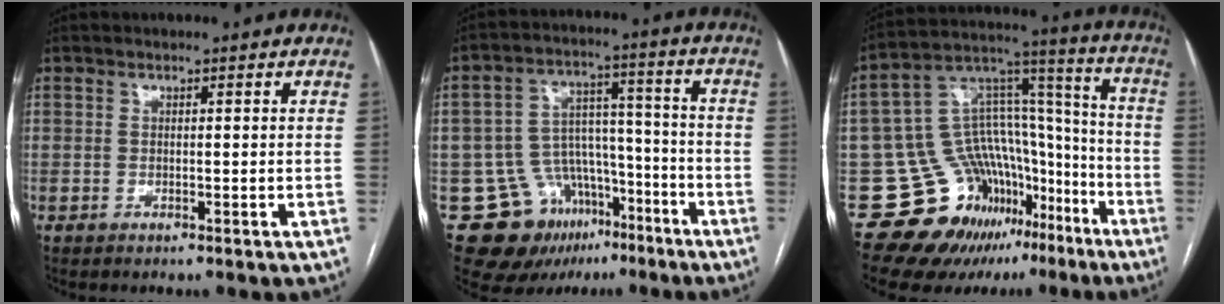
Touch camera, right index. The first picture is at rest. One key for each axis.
{"total": 14.3, "fx": -8.3, "fy": 10.7, "fz": 4.8, "tx": -0.074, "ty": 0.072, "tz": -0.115}
{"total": 20.8, "fx": -13.2, "fy": 13.9, "fz": 8.0, "tx": -0.116, "ty": 0.101, "tz": -0.192}